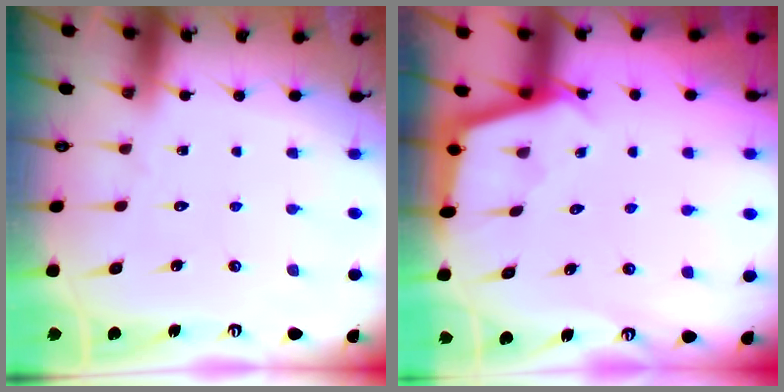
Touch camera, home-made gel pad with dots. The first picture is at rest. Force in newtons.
{"total": 2.7, "press": 2.7, "slide": 0.3}